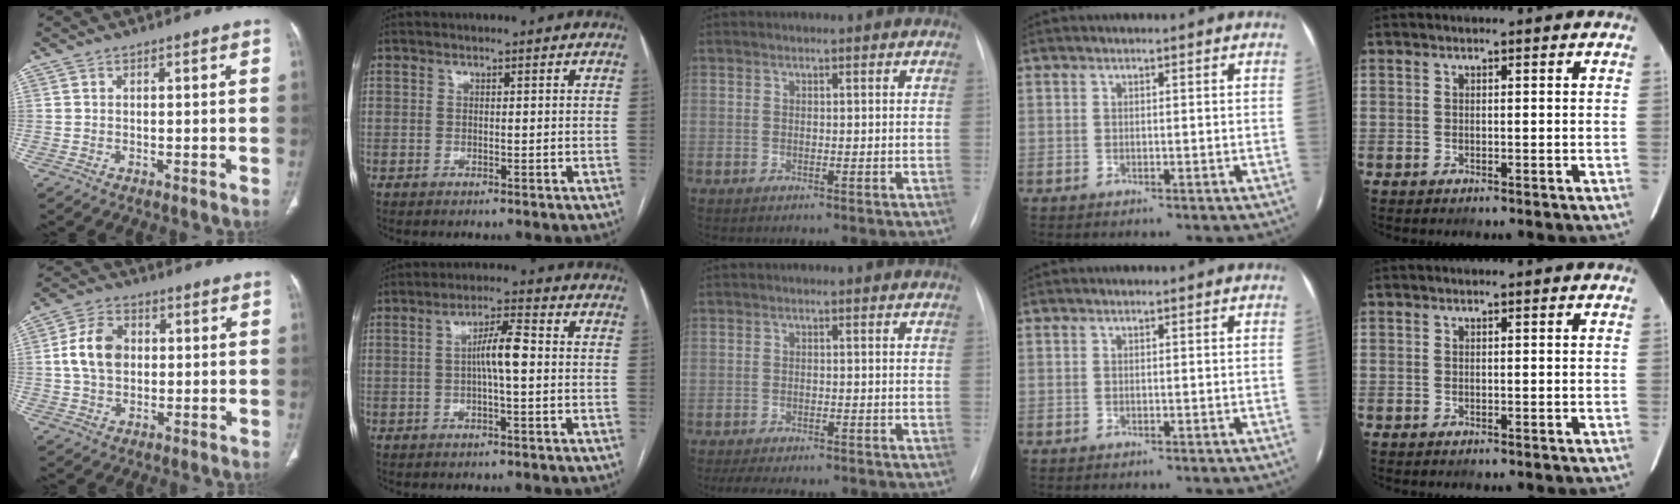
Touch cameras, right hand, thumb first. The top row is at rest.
{"thumb": {"total": 9.1, "force": [0.8, 6.5, 6.2], "torque": [-0.103, 0.010, 0.012]}, "index": {"total": 5.4, "force": [-0.1, 0.6, 5.4], "torque": [-0.096, 0.013, -0.003]}, "middle": {"total": 9.9, "force": [-8.6, 2.6, 4.1], "torque": [-0.061, -0.004, -0.113]}}